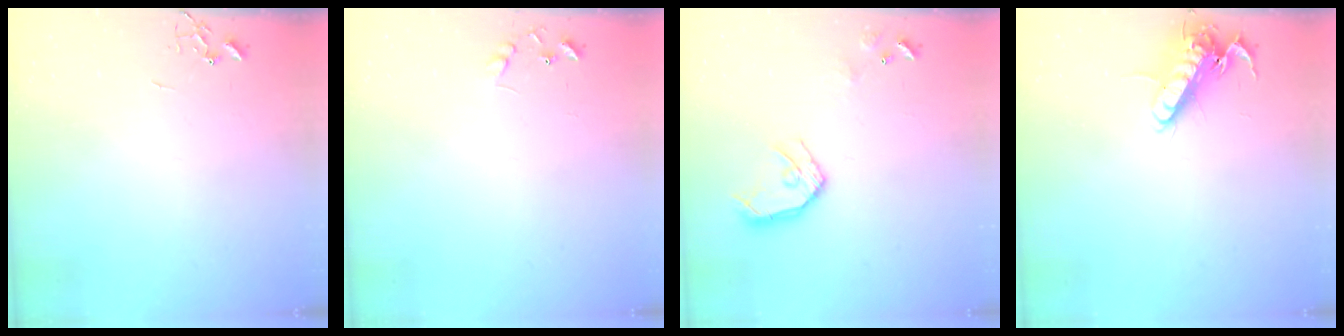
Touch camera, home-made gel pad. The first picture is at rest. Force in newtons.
{"total": 8.9, "press": 8.9, "slide": 0.5}
{"total": 11.7, "press": 11.6, "slide": 1.2}
{"total": 13.8, "press": 13.7, "slide": 2.0}